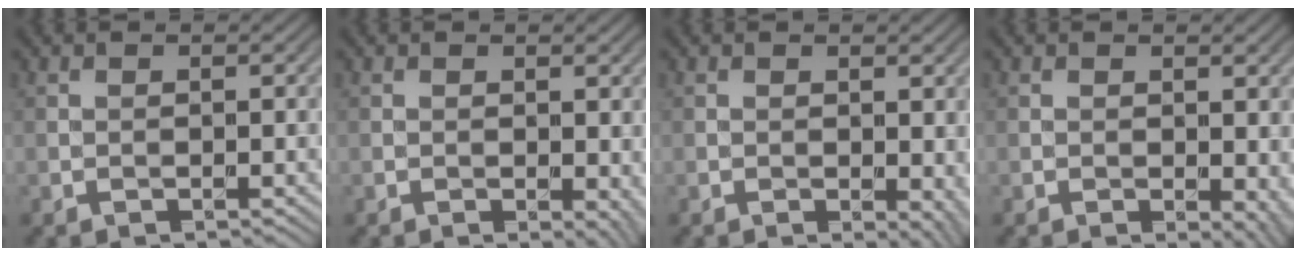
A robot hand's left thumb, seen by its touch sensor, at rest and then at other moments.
{"total": 2.3, "force": [-0.1, 1.2, 2.0], "torque": [-0.019, -0.007, 0.000]}
{"total": 2.9, "force": [-0.1, 1.6, 2.5], "torque": [-0.024, -0.006, 0.000]}
{"total": 3.3, "force": [-0.2, 1.8, 2.8], "torque": [-0.028, -0.008, -0.001]}